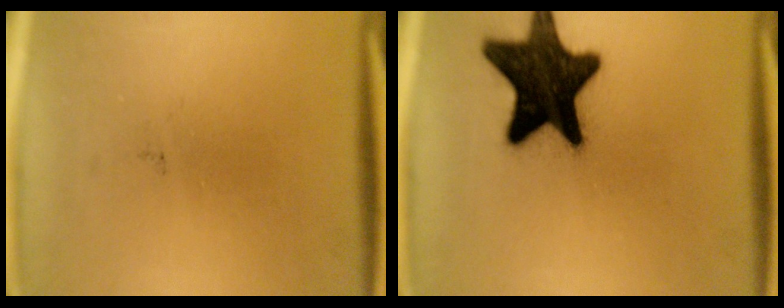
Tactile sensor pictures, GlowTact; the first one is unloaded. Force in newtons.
{"total": 18.5}